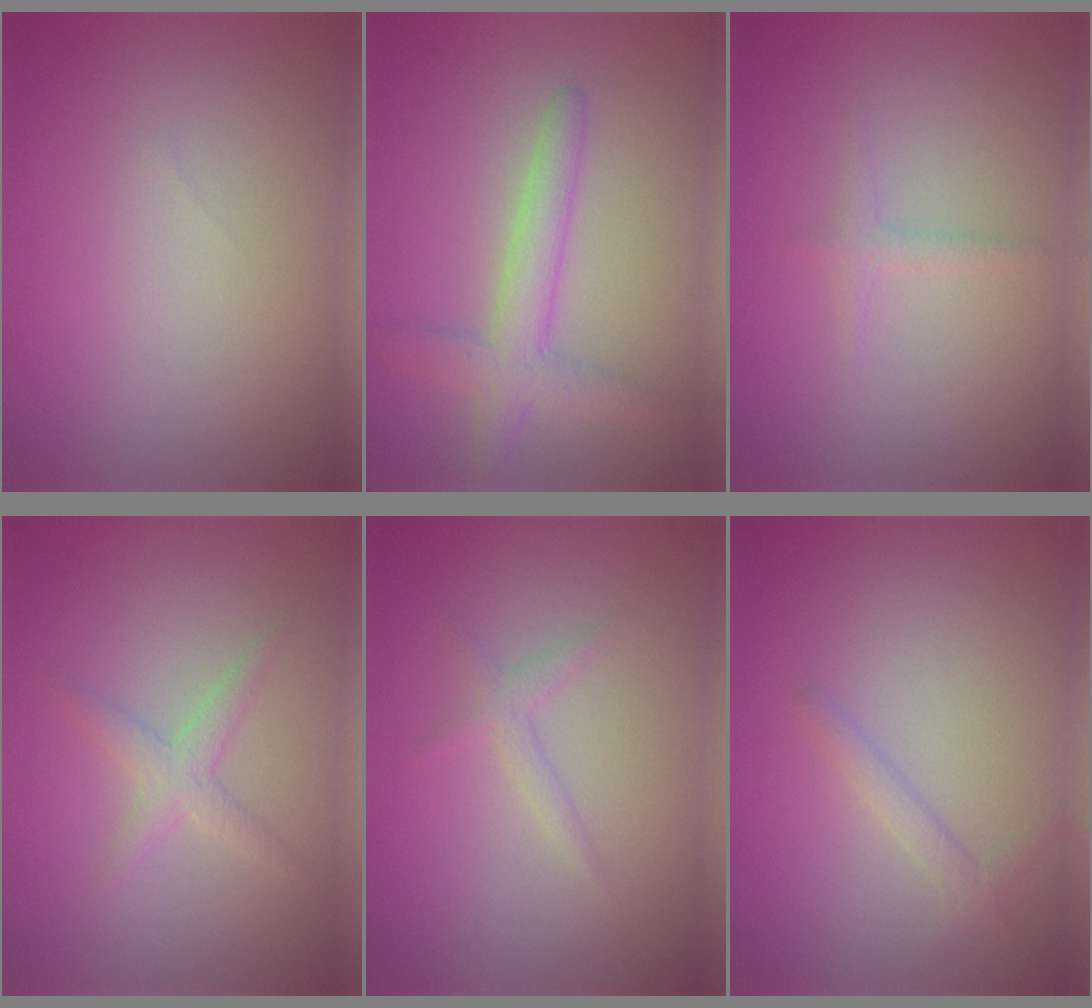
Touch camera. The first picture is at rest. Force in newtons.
{"total": 3.7, "press": 3.7, "slide": 0.3}
{"total": 1.0, "press": 1.0, "slide": 0.1}
{"total": 2.0, "press": 2.0, "slide": 0.1}
{"total": 1.2, "press": 1.2, "slide": 0.0}
{"total": 1.3, "press": 1.3, "slide": 0.1}